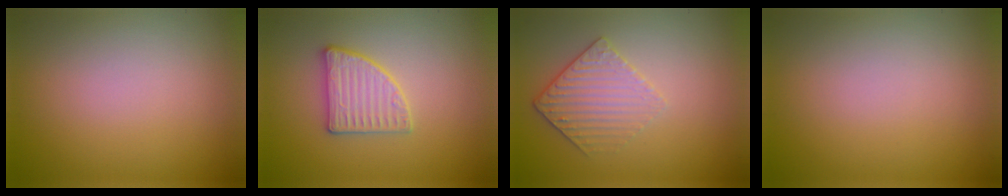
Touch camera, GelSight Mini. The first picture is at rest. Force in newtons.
{"total": 2.8, "press": 2.8, "slide": 0.4}
{"total": 3.3, "press": 2.8, "slide": 1.8}
{"total": 0.0}